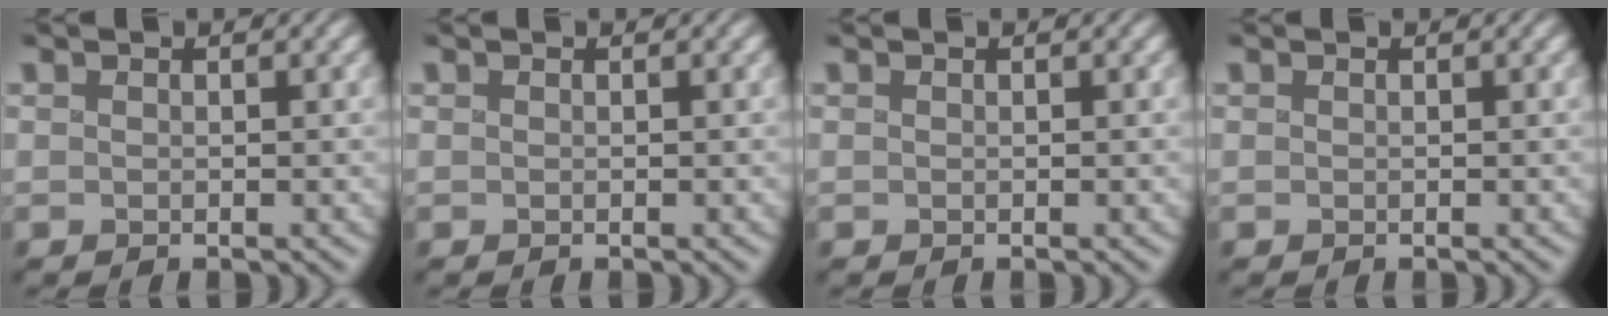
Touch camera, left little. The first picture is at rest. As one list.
[{"total": 0.0}, {"total": 0.0}, {"total": 0.0}]